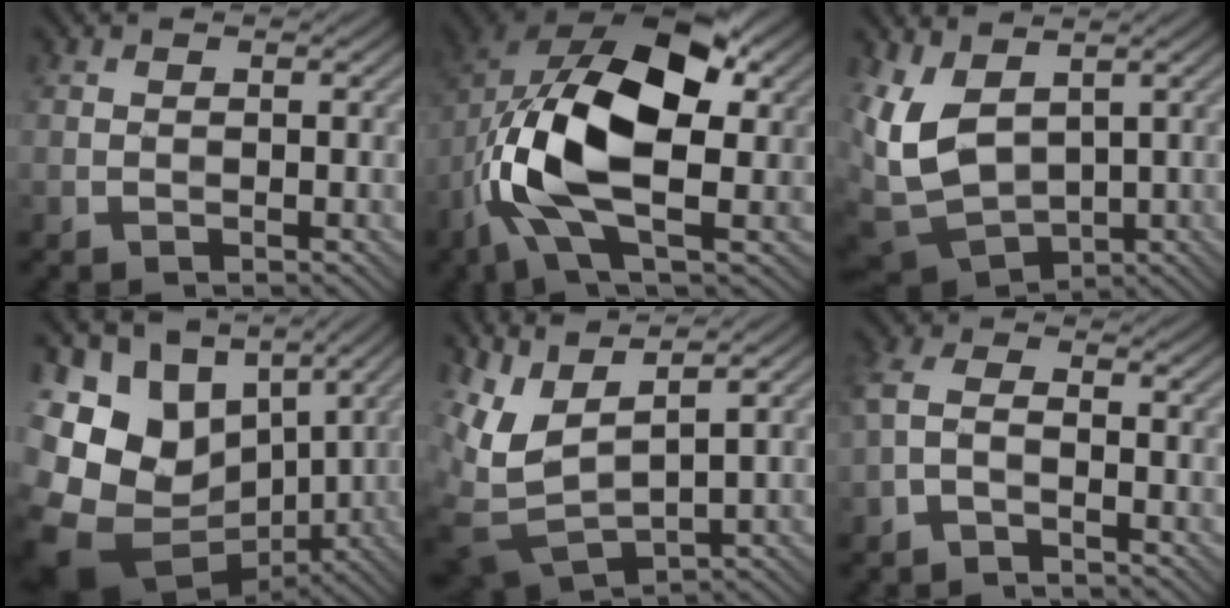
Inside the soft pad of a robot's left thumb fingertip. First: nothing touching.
{"total": 15.2, "force": [-1.4, 7.6, 13.1], "torque": [-0.272, 0.010, -0.038]}
{"total": 9.1, "force": [1.4, 5.5, 7.1], "torque": [-0.198, -0.015, 0.028]}
{"total": 17.9, "force": [-1.3, 13.5, 11.7], "torque": [-0.260, -0.024, 0.006]}
{"total": 8.1, "force": [4.6, 2.8, 6.0], "torque": [-0.163, 0.003, 0.097]}
{"total": 3.4, "force": [-2.1, 1.1, 2.4], "torque": [-0.061, 0.001, -0.058]}